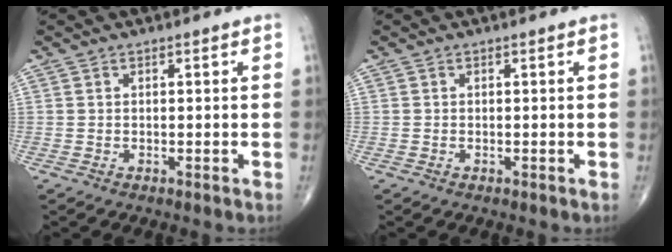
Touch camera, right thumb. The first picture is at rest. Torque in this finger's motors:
{"motor_torque": [-0.41, -0.29, -0.29, -0.26, 0.03]}